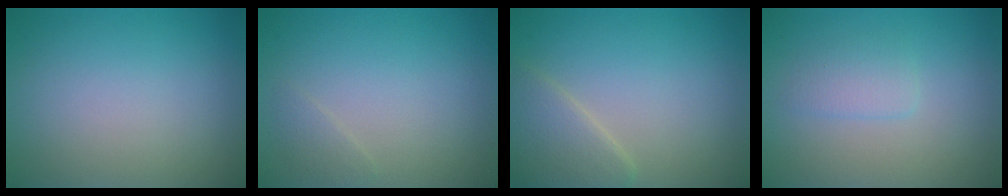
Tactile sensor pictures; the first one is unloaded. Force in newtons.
{"total": 0.9, "press": 0.9, "slide": 0.0}
{"total": 3.3, "press": 3.3, "slide": 0.2}
{"total": 1.6, "press": 1.6, "slide": 0.0}